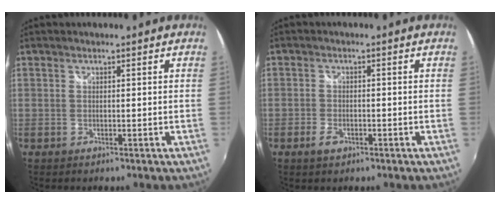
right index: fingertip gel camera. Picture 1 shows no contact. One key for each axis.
{"total": 2.8, "fx": -1.6, "fy": 1.6, "fz": 1.6, "tx": -0.038, "ty": -0.001, "tz": -0.031}